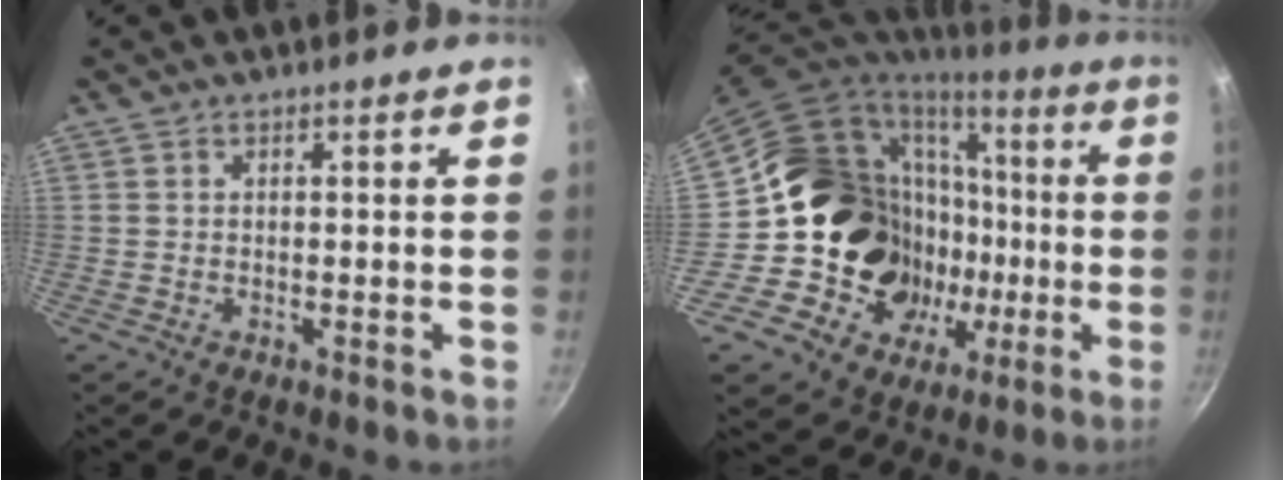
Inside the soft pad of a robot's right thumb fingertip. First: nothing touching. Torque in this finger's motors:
{"motor_torque": [0.96, 0.91, 1.37, -0.56, 0.46]}